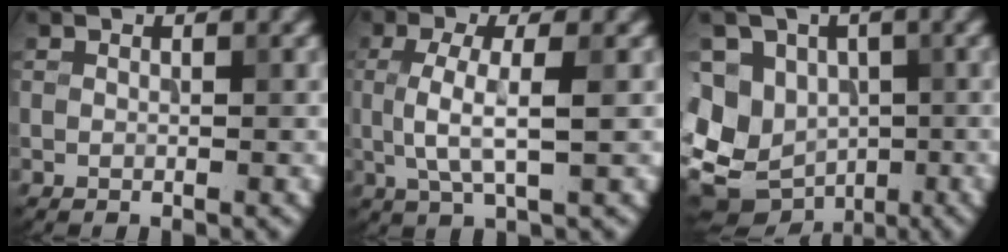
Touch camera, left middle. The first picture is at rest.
{"total": 4.0, "force": [0.1, 1.0, 3.9], "torque": [-0.083, -0.002, 0.002]}
{"total": 12.2, "force": [-3.1, 10.4, 5.7], "torque": [-0.119, -0.010, -0.062]}